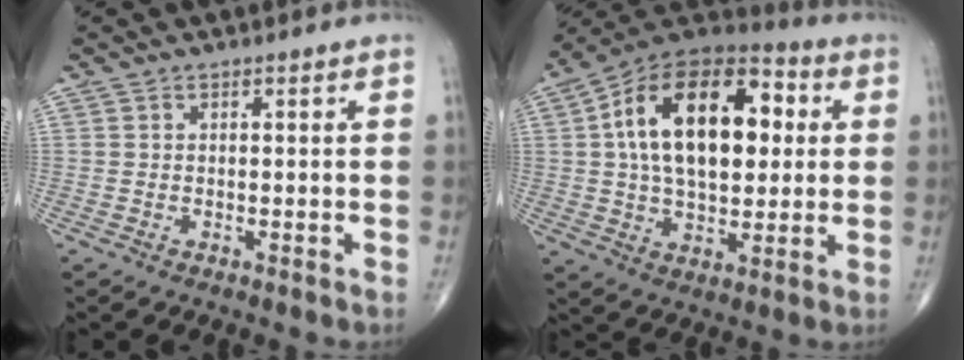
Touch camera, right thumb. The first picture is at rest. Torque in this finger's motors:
{"motor_torque": [-0.72, 1.80, 1.72, 1.05, 0.19]}